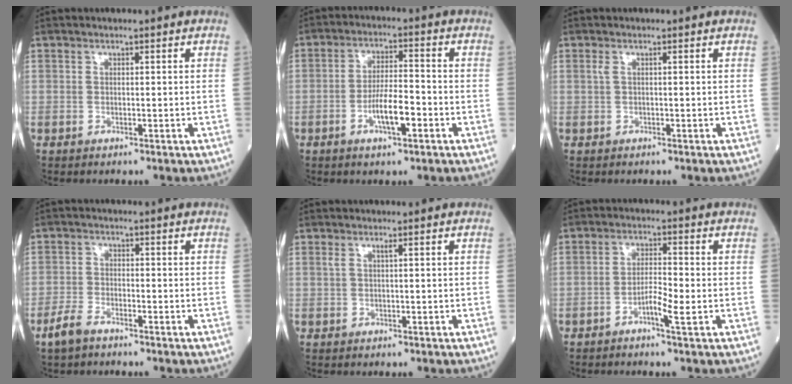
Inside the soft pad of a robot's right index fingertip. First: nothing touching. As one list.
[{"total": 6.4, "force": [-2.5, 1.4, 5.8], "torque": [-0.107, 0.005, -0.044]}, {"total": 0.8, "force": [0.3, 0.1, 0.8], "torque": [-0.025, 0.012, 0.006]}, {"total": 3.4, "force": [-2.8, 1.0, 1.7], "torque": [-0.043, -0.002, -0.054]}, {"total": 0.9, "force": [0.4, -0.1, 0.8], "torque": [-0.024, 0.009, 0.011]}, {"total": 3.4, "force": [-1.6, -0.1, 3.1], "torque": [-0.056, 0.000, -0.032]}]